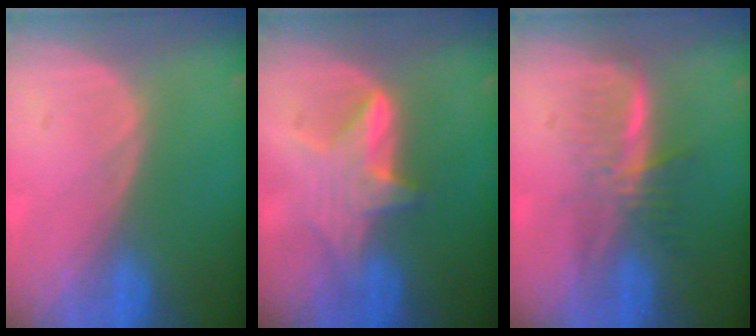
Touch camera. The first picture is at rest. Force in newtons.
{"total": 6.0, "press": 5.8, "slide": 1.7}
{"total": 5.8, "press": 5.3, "slide": 2.3}